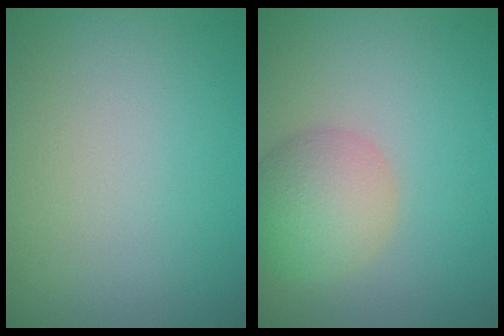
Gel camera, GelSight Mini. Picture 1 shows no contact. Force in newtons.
{"total": 4.3, "press": 4.3, "slide": 0.3}